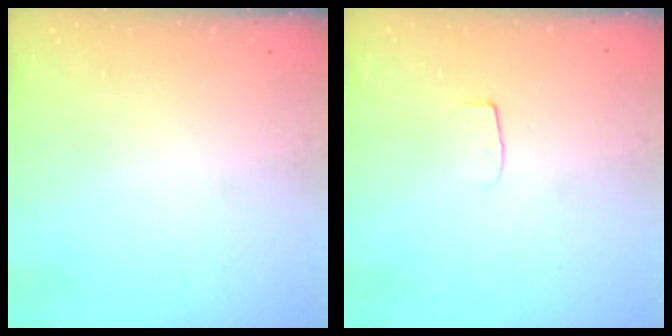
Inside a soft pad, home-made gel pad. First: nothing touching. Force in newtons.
{"total": 4.0, "press": 4.0, "slide": 0.2}